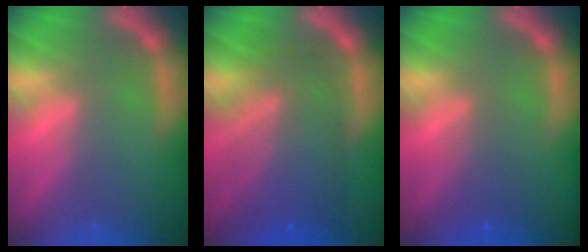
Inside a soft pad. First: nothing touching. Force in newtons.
{"total": 8.6}
{"total": 2.4}